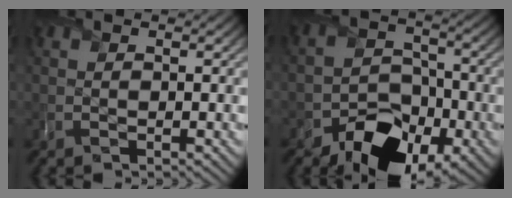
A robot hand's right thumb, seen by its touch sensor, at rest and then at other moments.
{"total": 10.8, "force": [-6.4, 6.5, 5.8], "torque": [-0.096, -0.015, -0.113]}